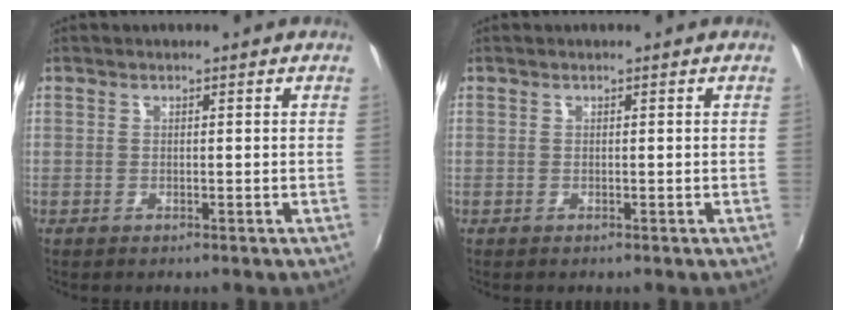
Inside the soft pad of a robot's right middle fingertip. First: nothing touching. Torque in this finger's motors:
{"motor_torque": [-0.12, -0.03, -0.01, 0.01]}